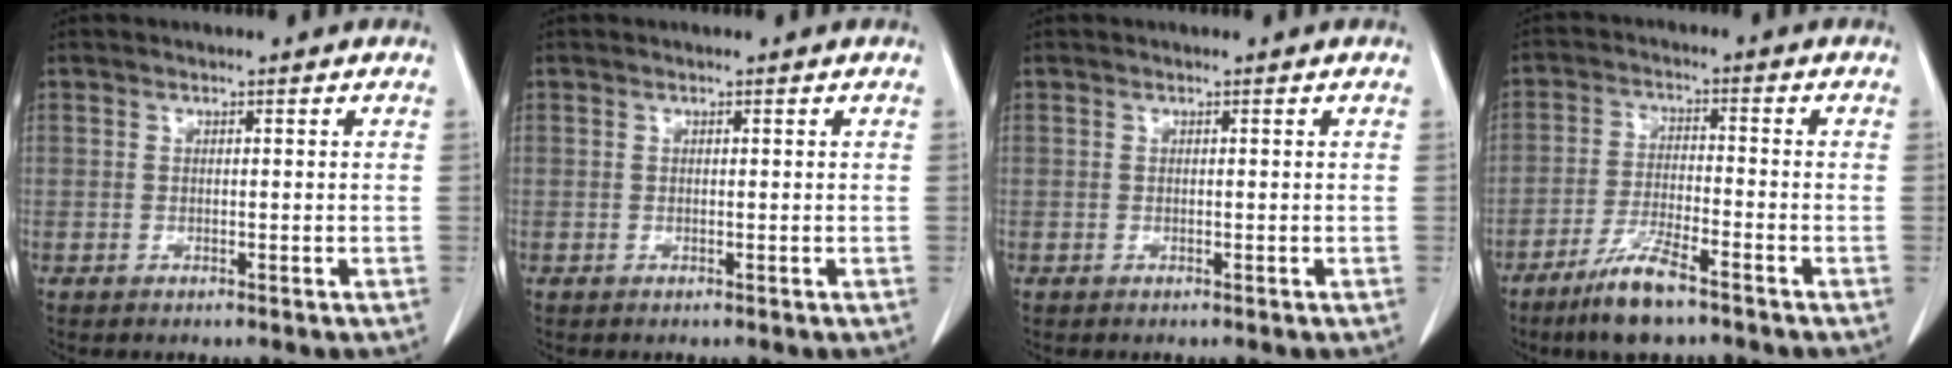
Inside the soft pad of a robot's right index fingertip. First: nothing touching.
{"total": 0.0}
{"total": 0.0}
{"total": 7.9, "force": [-5.6, 1.0, 5.4], "torque": [-0.115, -0.017, -0.103]}